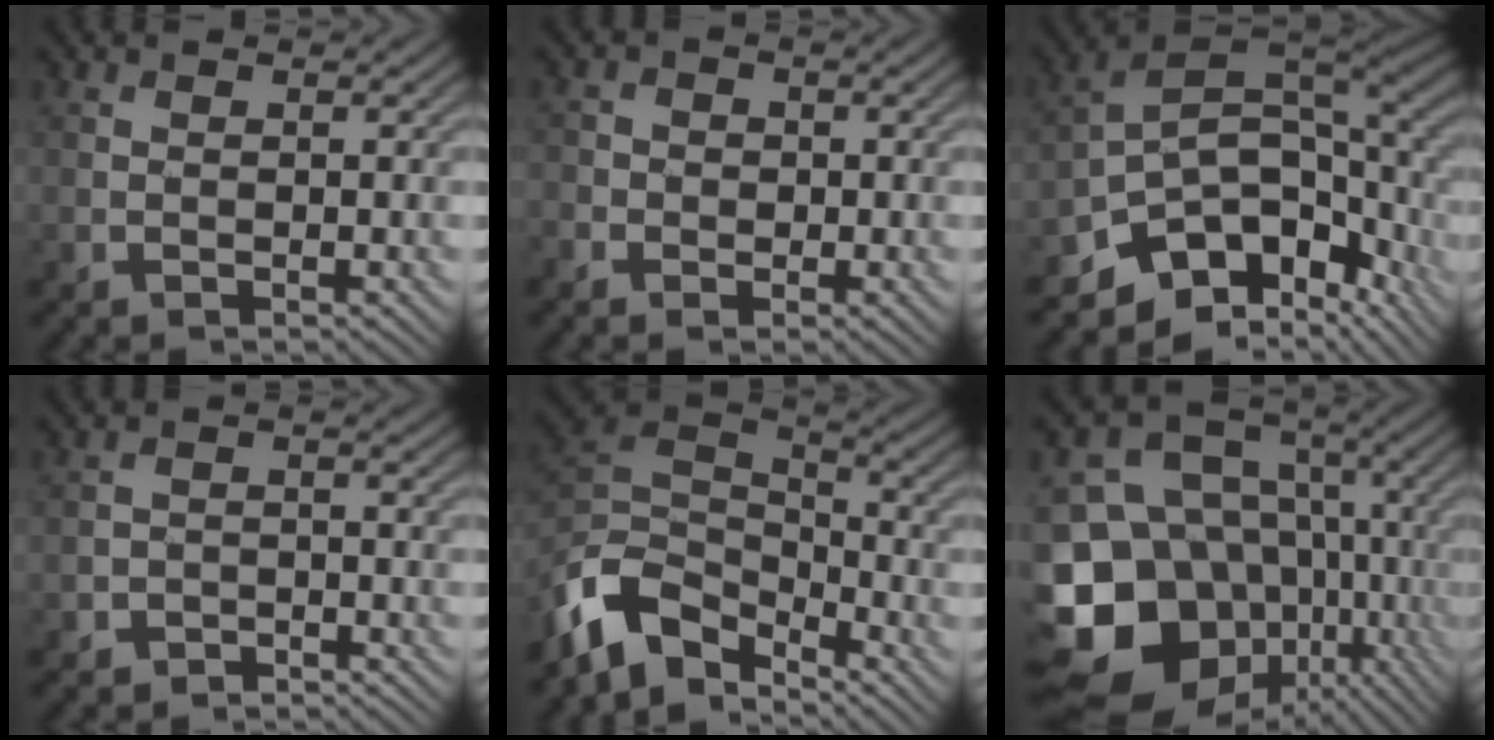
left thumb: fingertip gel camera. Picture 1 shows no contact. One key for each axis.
{"total": 2.5, "fx": -0.7, "fy": 2.3, "fz": 0.5, "tx": -0.009, "ty": -0.001, "tz": -0.021}
{"total": 16.0, "fx": -6.0, "fy": 9.6, "fz": 11.3, "tx": -0.183, "ty": -0.027, "tz": -0.090}
{"total": 2.5, "fx": -2.2, "fy": 1.3, "fz": 0.3, "tx": 0.001, "ty": 0.003, "tz": -0.044}
{"total": 10.7, "fx": -7.5, "fy": 5.6, "fz": 5.1, "tx": -0.121, "ty": -0.001, "tz": -0.159}
{"total": 21.2, "fx": -8.3, "fy": 17.0, "fz": 9.4, "tx": -0.241, "ty": -0.034, "tz": -0.119}